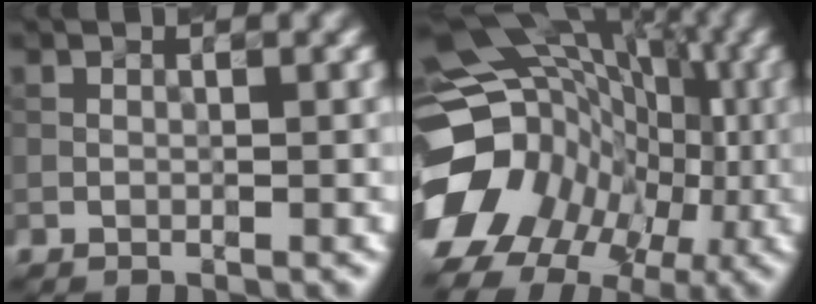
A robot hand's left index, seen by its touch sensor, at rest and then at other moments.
{"total": 16.6, "force": [-3.2, 13.5, 9.2], "torque": [-0.168, 0.002, -0.046]}